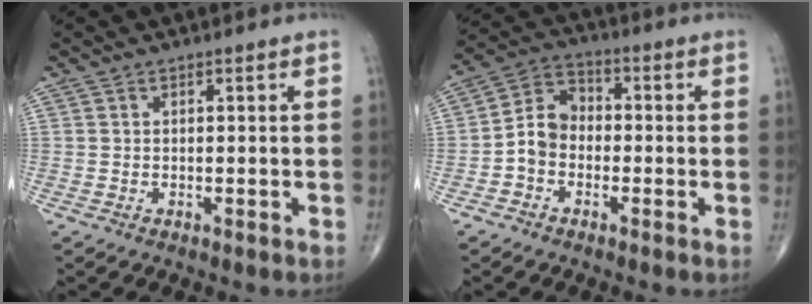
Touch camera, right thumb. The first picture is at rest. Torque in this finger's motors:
{"motor_torque": [0.29, 0.30, -0.05, -0.03, 0.04]}